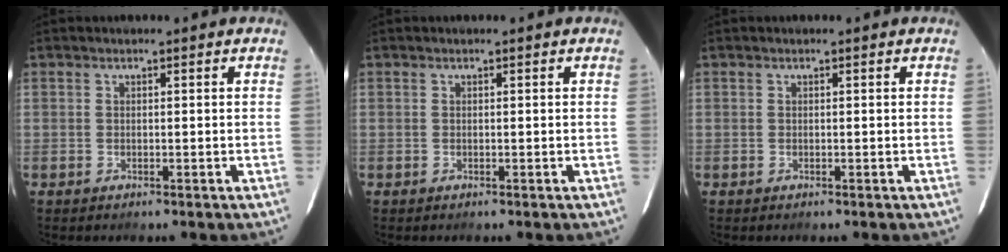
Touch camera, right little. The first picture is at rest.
{"total": 0.0}
{"total": 0.0}